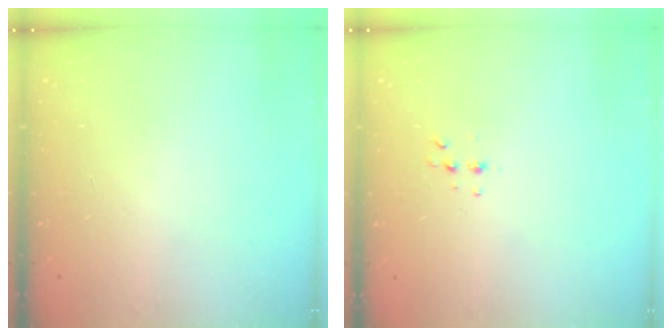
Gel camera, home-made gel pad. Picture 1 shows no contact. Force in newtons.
{"total": 3.9, "press": 3.8, "slide": 1.1}